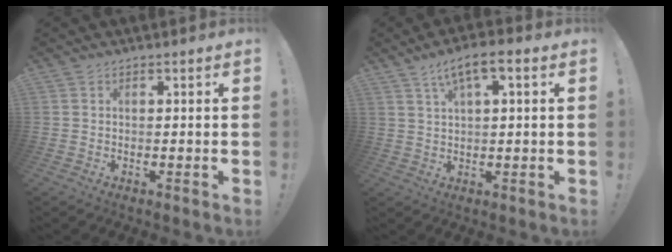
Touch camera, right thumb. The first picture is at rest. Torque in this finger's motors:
{"motor_torque": [-0.17, 0.11, 0.30, 0.52, 0.07]}